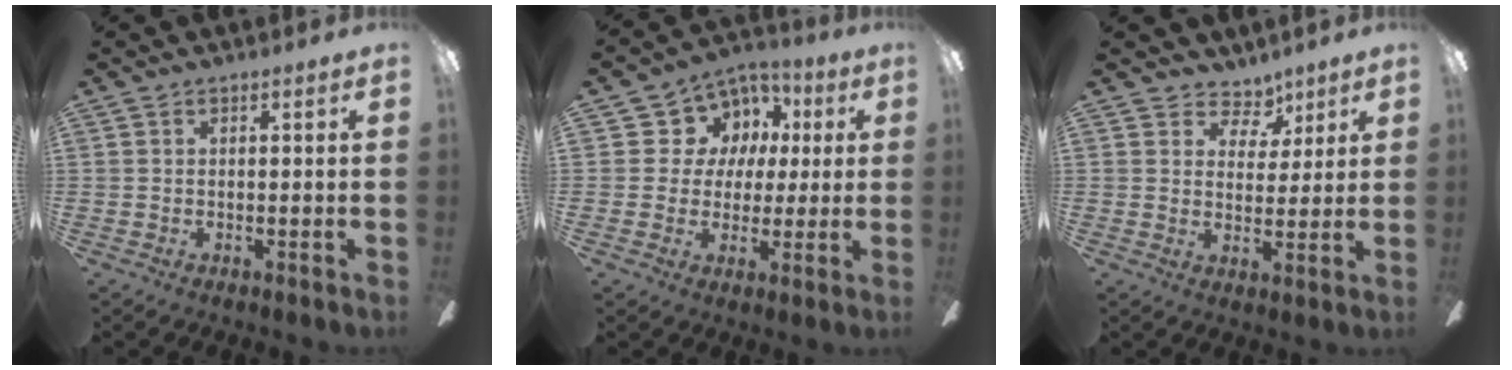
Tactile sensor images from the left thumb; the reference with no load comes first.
{"total": 9.4, "force": [2.4, 8.9, 1.8], "torque": [-0.036, -0.002, 0.049]}
{"total": 6.6, "force": [4.7, 4.2, 2.0], "torque": [-0.017, -0.031, 0.083]}